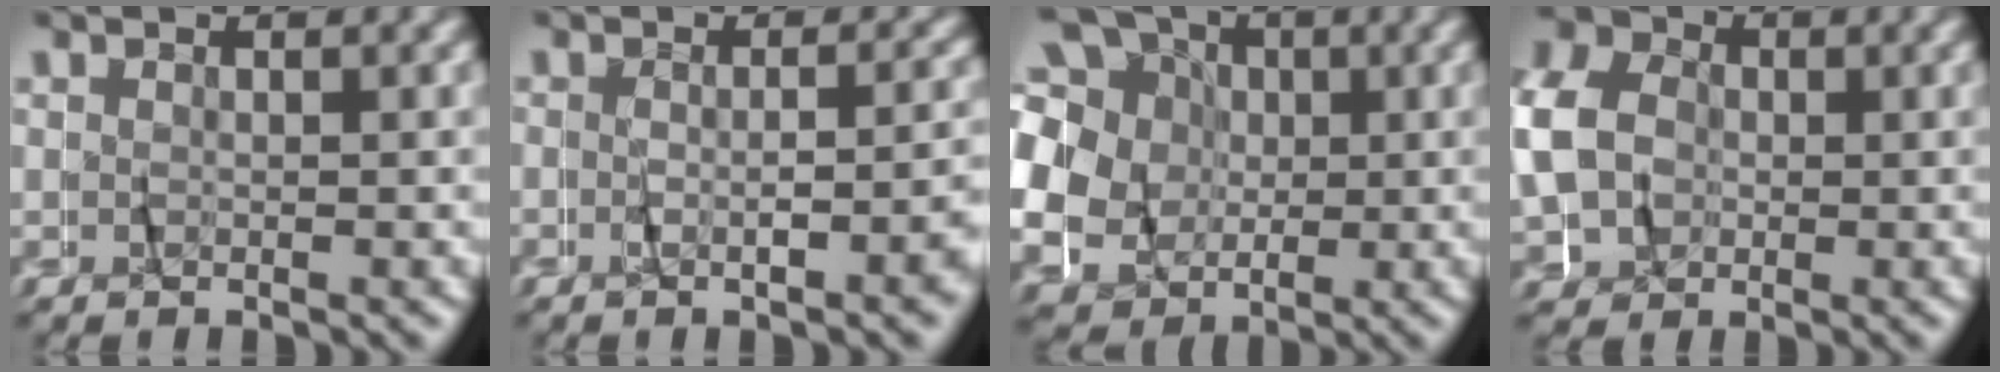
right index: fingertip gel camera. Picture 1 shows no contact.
{"total": 2.3, "force": [-1.5, -0.4, 1.7], "torque": [-0.029, 0.008, -0.026]}
{"total": 13.8, "force": [1.2, 12.0, 6.6], "torque": [-0.162, -0.008, 0.005]}
{"total": 8.3, "force": [1.6, 7.1, 4.0], "torque": [-0.092, 0.002, 0.017]}